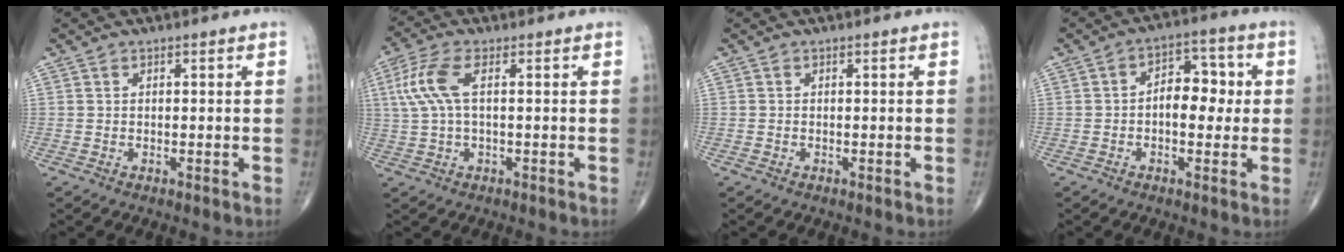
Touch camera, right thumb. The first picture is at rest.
{"total": 7.3, "force": [1.5, 2.6, 6.7], "torque": [-0.182, 0.019, 0.031]}
{"total": 0.0}
{"total": 8.0, "force": [0.0, 4.9, 6.4], "torque": [-0.062, 0.022, -0.006]}